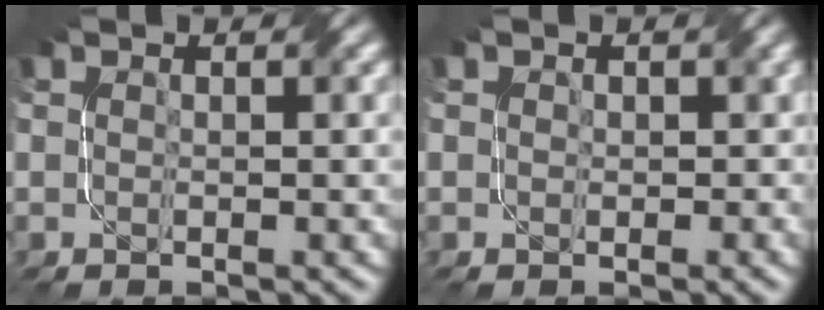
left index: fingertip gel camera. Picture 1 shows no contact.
{"total": 1.3, "force": [0.3, 1.1, 0.5], "torque": [-0.004, -0.003, 0.001]}